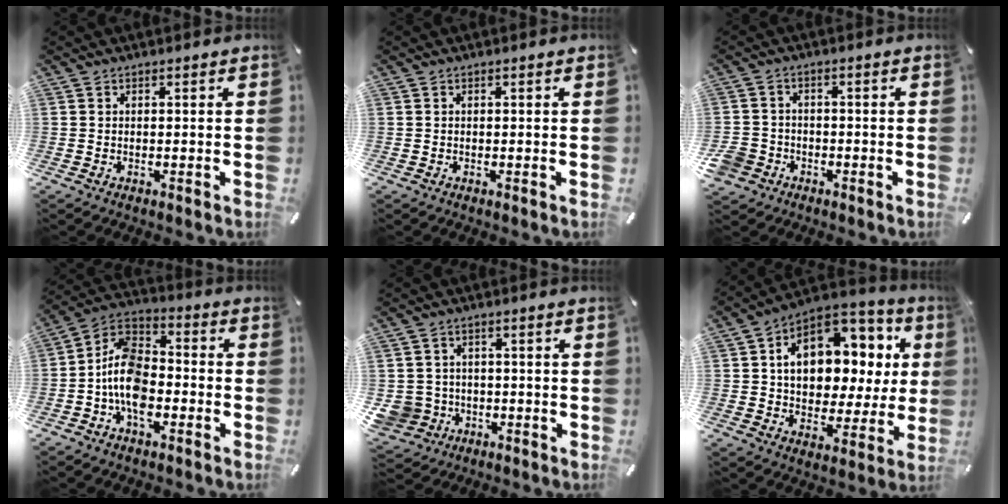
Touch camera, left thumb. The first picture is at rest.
{"total": 0.0}
{"total": 5.3, "force": [-2.6, 4.4, 1.5], "torque": [-0.049, 0.009, -0.052]}
{"total": 11.8, "force": [-4.8, 7.4, 7.8], "torque": [-0.170, 0.020, -0.093]}
{"total": 6.3, "force": [-1.4, 6.0, 1.2], "torque": [-0.048, 0.005, -0.025]}
{"total": 15.4, "force": [3.9, 10.9, 10.1], "torque": [-0.158, -0.017, 0.074]}